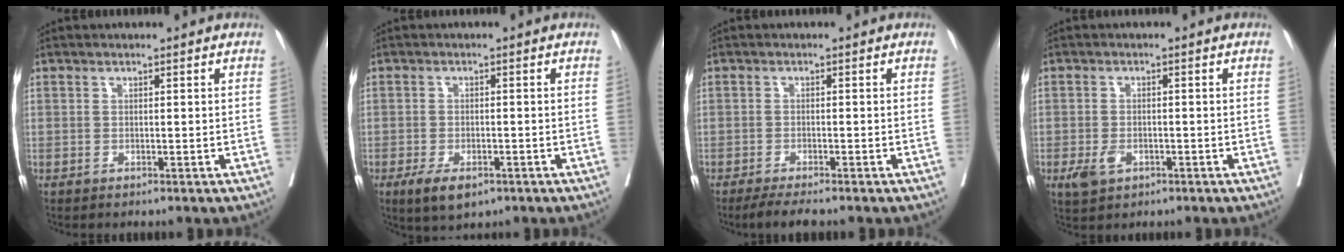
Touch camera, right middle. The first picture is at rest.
{"total": 5.3, "force": [-3.2, 2.2, 3.6], "torque": [-0.062, -0.007, -0.049]}
{"total": 4.2, "force": [-3.4, 0.0, 2.4], "torque": [-0.036, -0.009, -0.056]}
{"total": 3.3, "force": [-1.4, 2.0, 2.2], "torque": [-0.043, -0.003, -0.016]}